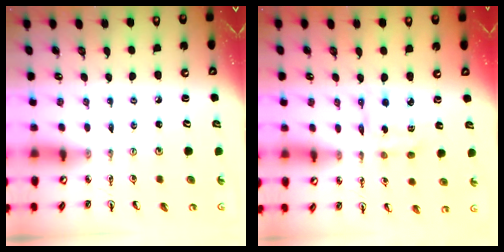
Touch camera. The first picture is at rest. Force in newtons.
{"total": 2.9, "press": 2.9, "slide": 0.2}